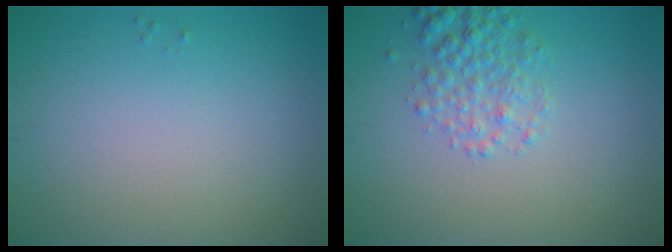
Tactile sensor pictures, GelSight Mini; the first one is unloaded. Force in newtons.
{"total": 2.9, "press": 2.9, "slide": 0.2}